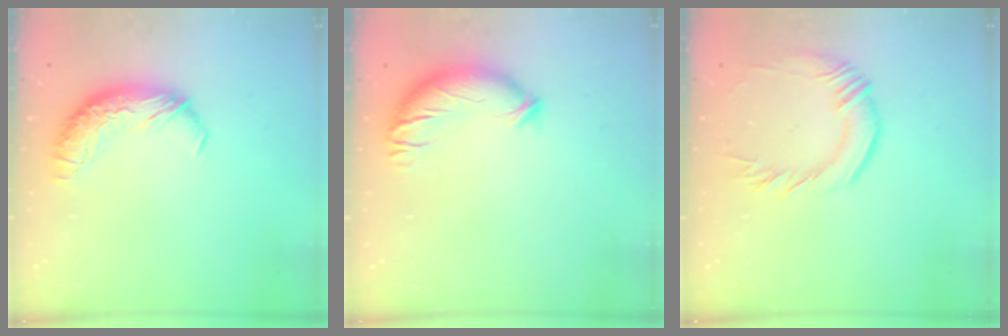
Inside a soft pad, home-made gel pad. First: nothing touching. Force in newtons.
{"total": 3.7, "press": 2.9, "slide": 2.4}
{"total": 1.5, "press": 1.0, "slide": 1.1}